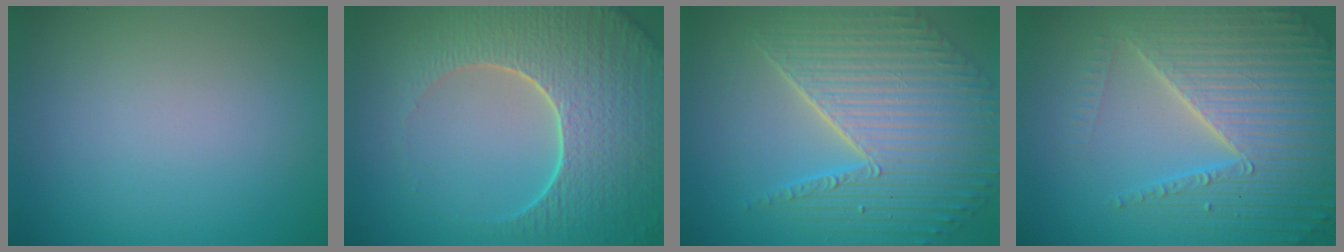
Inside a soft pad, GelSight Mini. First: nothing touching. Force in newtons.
{"total": 8.4, "press": 6.4, "slide": 5.4}
{"total": 8.1, "press": 6.1, "slide": 5.3}
{"total": 7.1, "press": 6.9, "slide": 1.7}